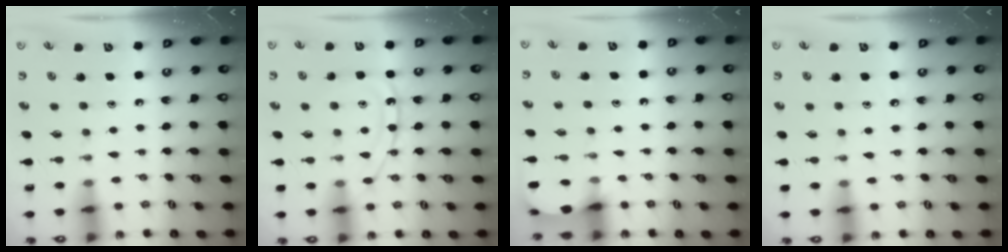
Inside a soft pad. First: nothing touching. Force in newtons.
{"total": 12.6, "press": 12.5, "slide": 1.1}
{"total": 2.4, "press": 2.4, "slide": 0.3}
{"total": 2.9, "press": 2.8, "slide": 0.4}